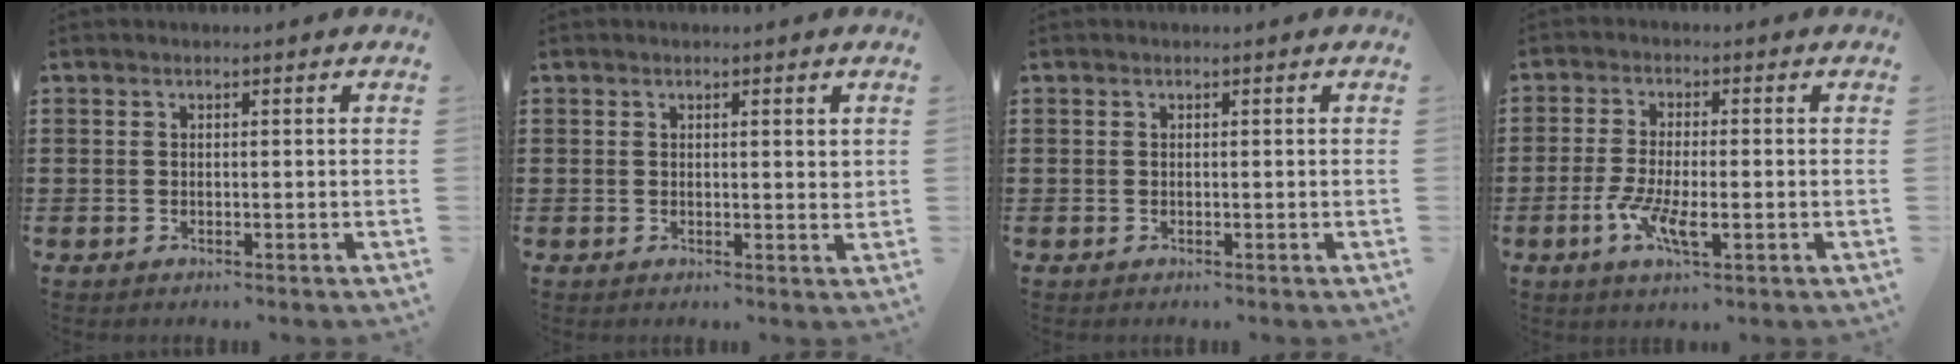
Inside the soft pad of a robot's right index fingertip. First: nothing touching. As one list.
[{"total": 1.3, "force": [0.5, 0.3, 1.2], "torque": [-0.016, -0.001, 0.006]}, {"total": 0.0}, {"total": 6.0, "force": [-2.2, 1.7, 5.3], "torque": [-0.114, -0.011, -0.044]}]